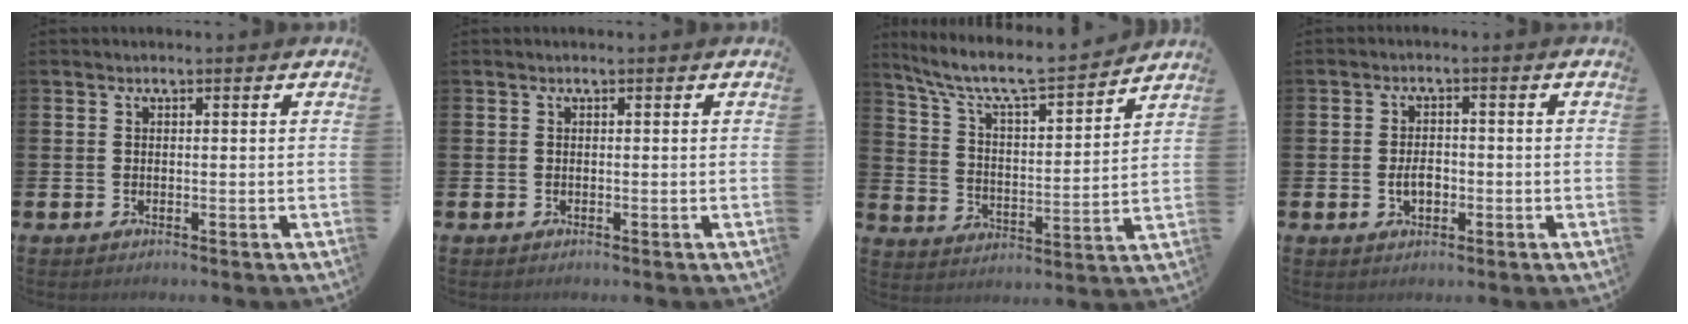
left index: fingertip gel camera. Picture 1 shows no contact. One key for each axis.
{"total": 0.0}
{"total": 8.4, "fx": 7.6, "fy": 1.3, "fz": 3.3, "tx": -0.102, "ty": -0.048, "tz": 0.126}
{"total": 2.8, "fx": -0.6, "fy": 1.8, "fz": 2.1, "tx": -0.030, "ty": -0.001, "tz": -0.014}